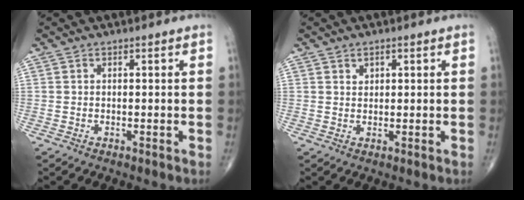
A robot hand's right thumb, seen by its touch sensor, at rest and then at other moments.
{"total": 1.4, "force": [0.8, 1.0, 0.6], "torque": [-0.001, -0.004, 0.011]}